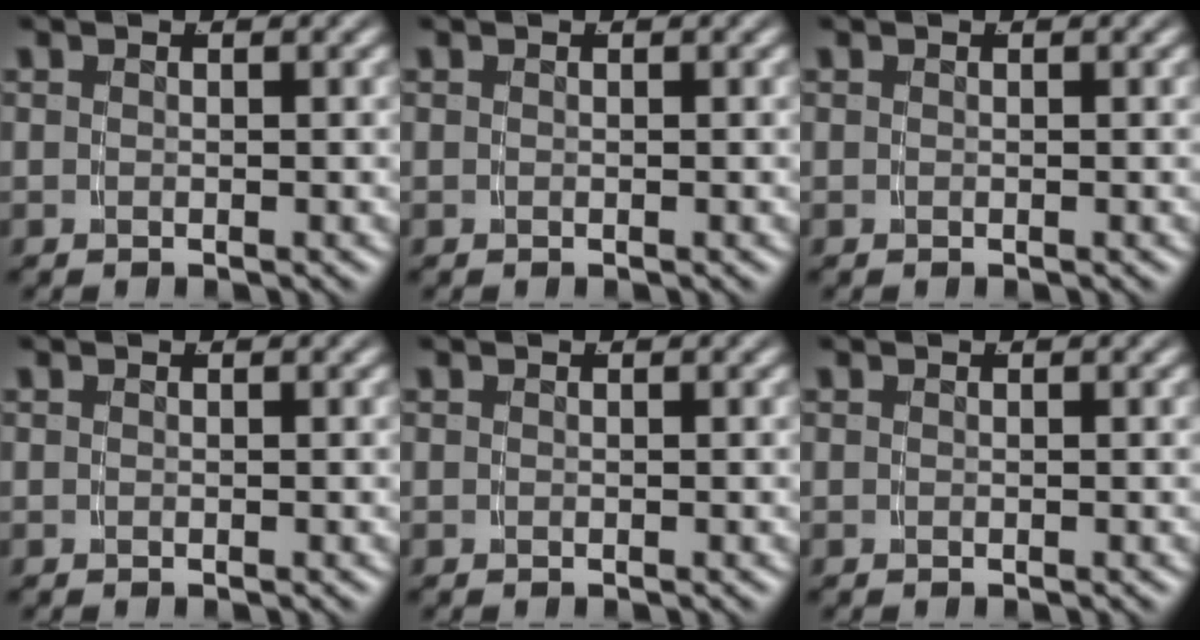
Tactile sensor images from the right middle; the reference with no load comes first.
{"total": 0.0}
{"total": 0.0}
{"total": 0.0}
{"total": 0.0}
{"total": 0.0}